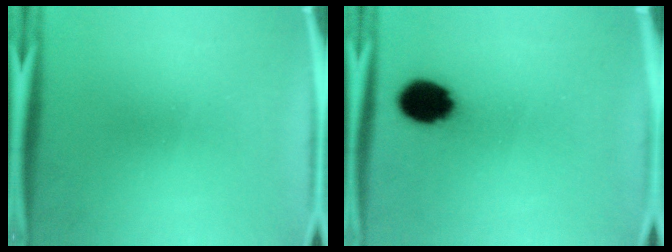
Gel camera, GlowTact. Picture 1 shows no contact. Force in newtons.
{"total": 9.4}